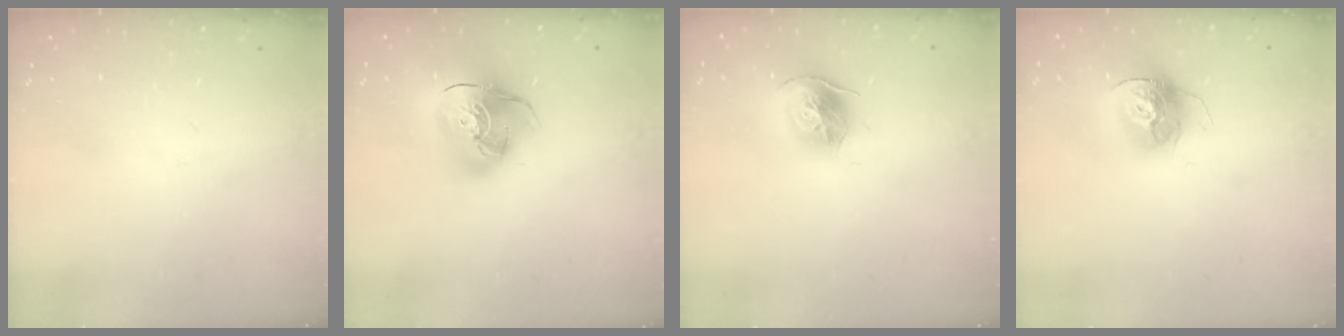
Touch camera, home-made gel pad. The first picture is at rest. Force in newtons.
{"total": 16.7, "press": 16.5, "slide": 2.0}
{"total": 12.5, "press": 12.4, "slide": 1.3}
{"total": 15.2, "press": 15.2, "slide": 1.4}